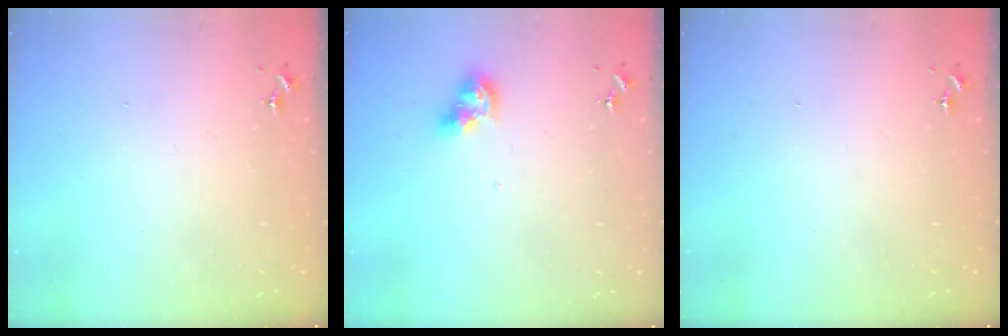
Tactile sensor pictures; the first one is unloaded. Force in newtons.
{"total": 7.7, "press": 7.7, "slide": 0.9}
{"total": 0.0}